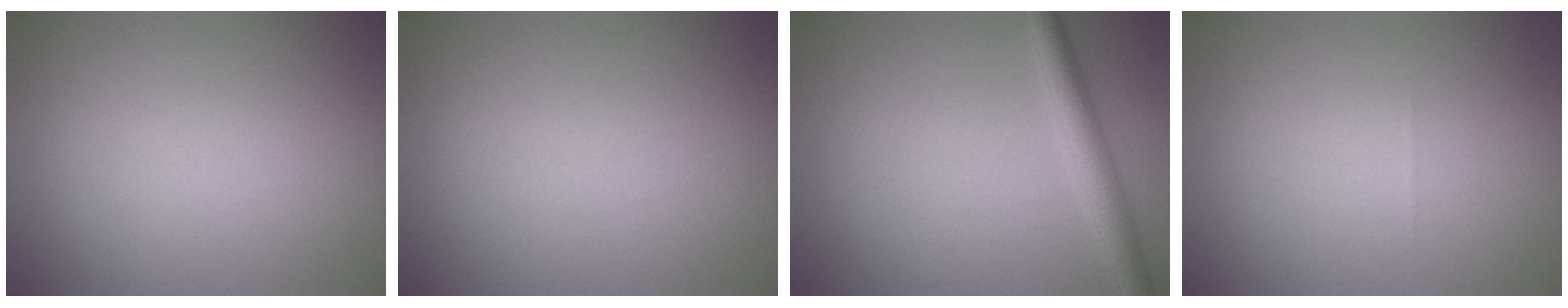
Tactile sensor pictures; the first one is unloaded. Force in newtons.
{"total": 0.0}
{"total": 3.0, "press": 3.0, "slide": 0.1}
{"total": 0.0}